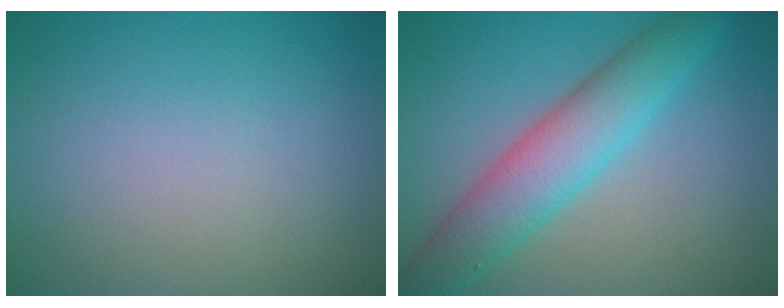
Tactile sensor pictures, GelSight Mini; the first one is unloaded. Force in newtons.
{"total": 6.1, "press": 6.1, "slide": 0.1}